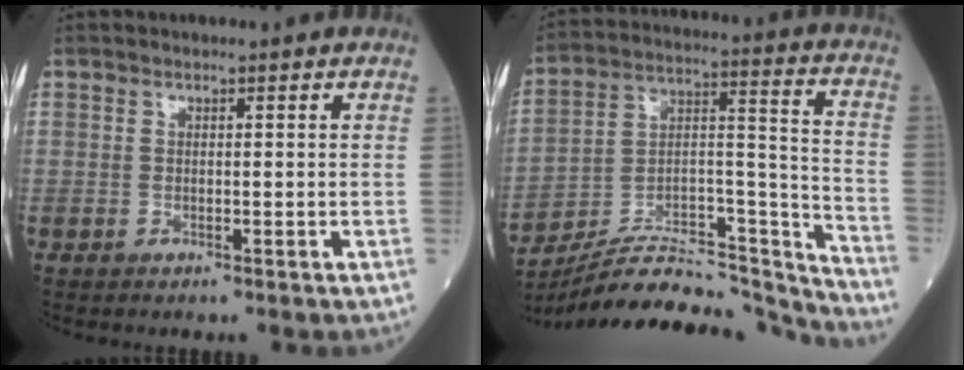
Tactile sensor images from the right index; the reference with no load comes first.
{"total": 24.6, "force": [-23.3, 2.8, 7.5], "torque": [-0.121, 0.033, -0.366]}